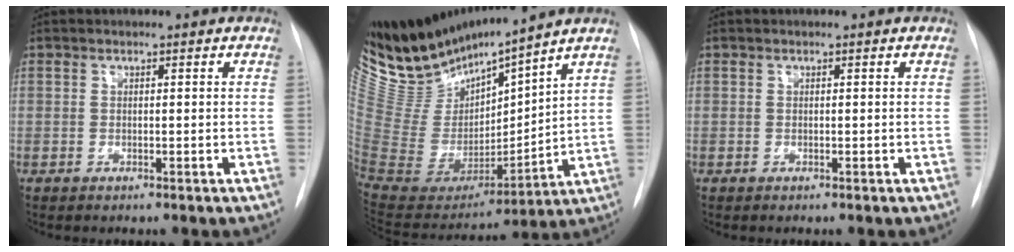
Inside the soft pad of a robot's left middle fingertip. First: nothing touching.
{"total": 16.2, "force": [15.1, 1.8, 5.4], "torque": [-0.114, -0.019, 0.308]}
{"total": 0.0}